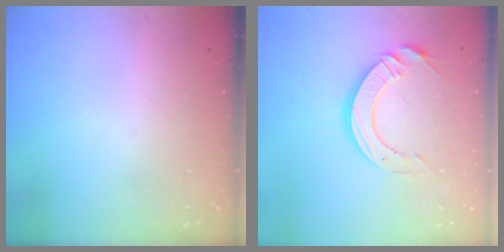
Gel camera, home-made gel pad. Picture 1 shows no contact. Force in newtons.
{"total": 12.8, "press": 12.7, "slide": 1.2}